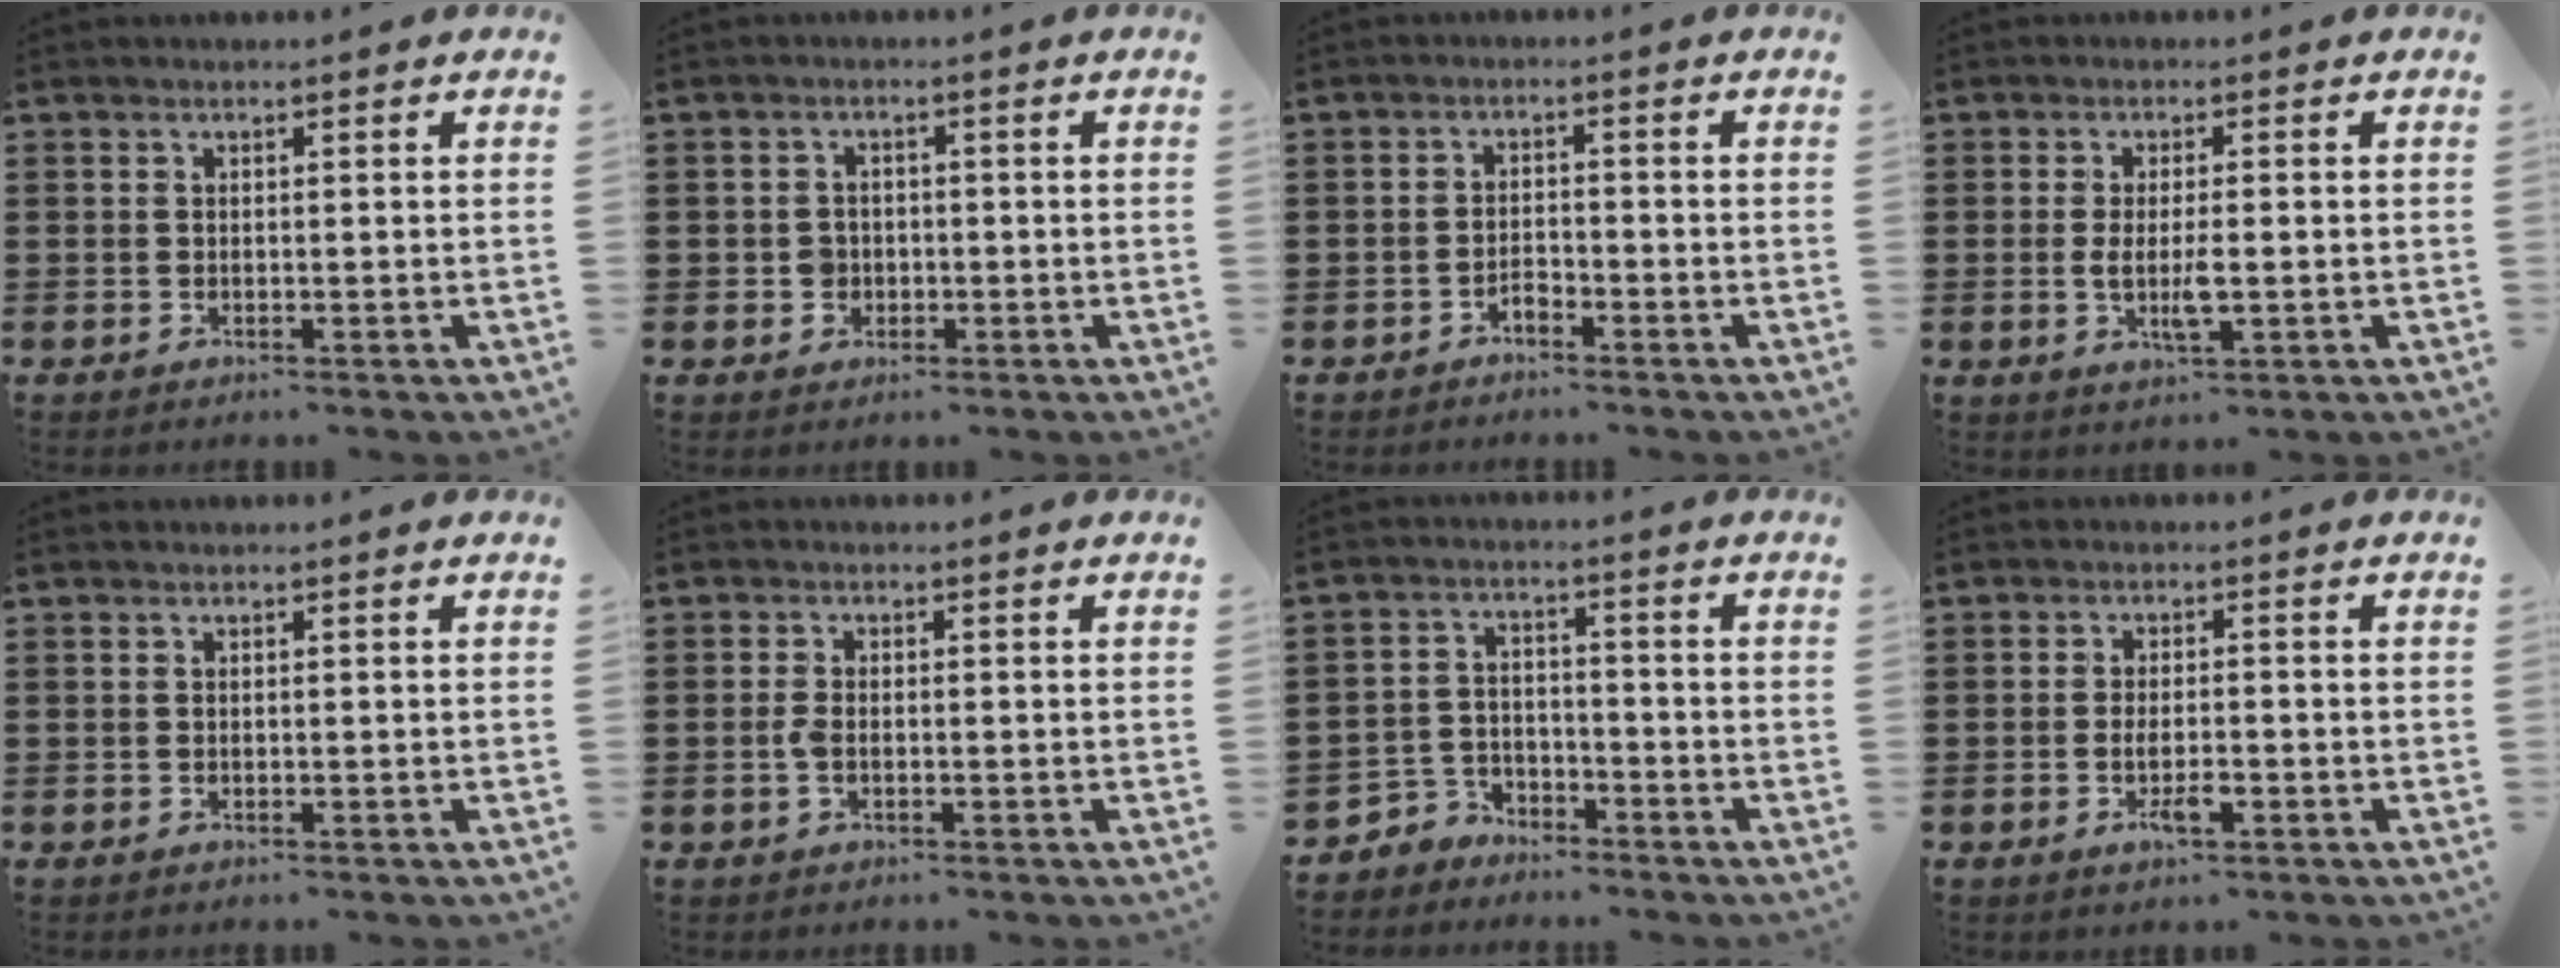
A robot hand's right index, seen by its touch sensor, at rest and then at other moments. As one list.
[{"total": 2.4, "force": [-0.6, 2.2, 0.8], "torque": [-0.022, 0.006, -0.015]}, {"total": 1.8, "force": [-1.6, 0.6, 0.5], "torque": [-0.016, 0.001, -0.034]}, {"total": 4.5, "force": [-0.7, 1.1, 4.3], "torque": [-0.089, -0.006, -0.016]}, {"total": 0.0}, {"total": 2.1, "force": [-0.5, 1.0, 1.8], "torque": [-0.042, -0.002, -0.012]}, {"total": 3.8, "force": [-3.4, 1.7, 0.1], "torque": [-0.020, 0.002, -0.075]}, {"total": 3.5, "force": [-1.3, 1.1, 3.1], "torque": [-0.059, 0.001, -0.024]}]